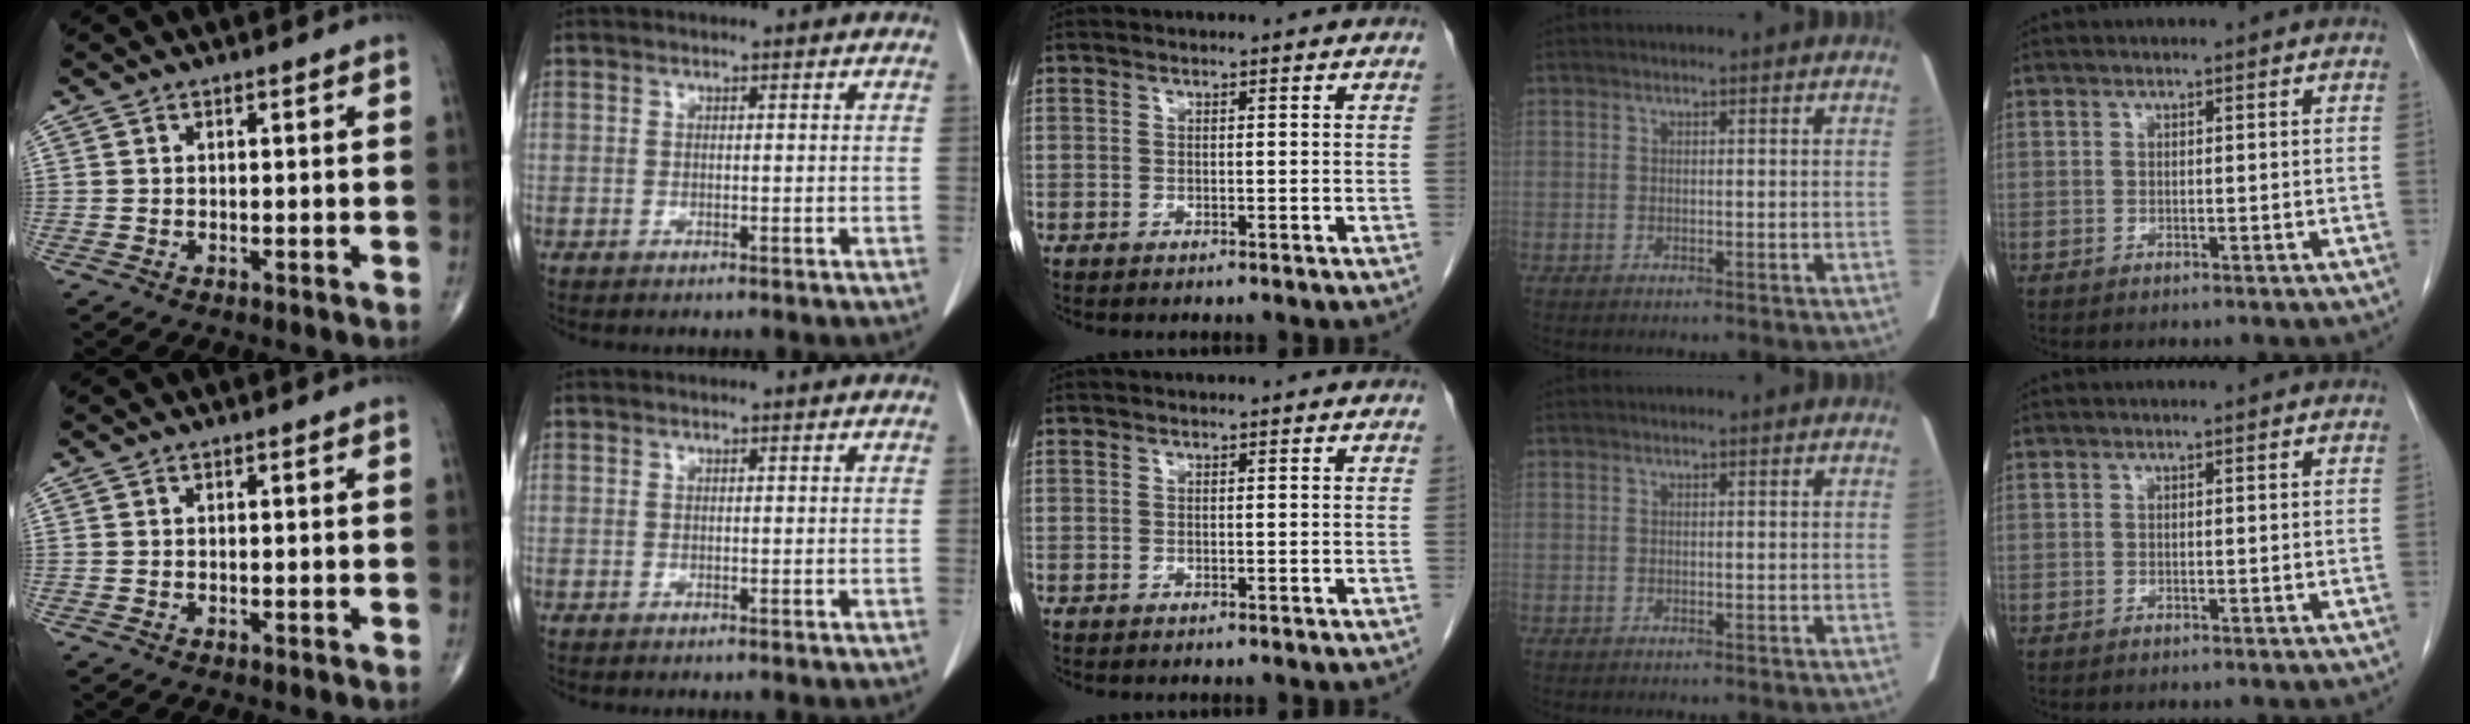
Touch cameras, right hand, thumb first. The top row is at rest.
{}